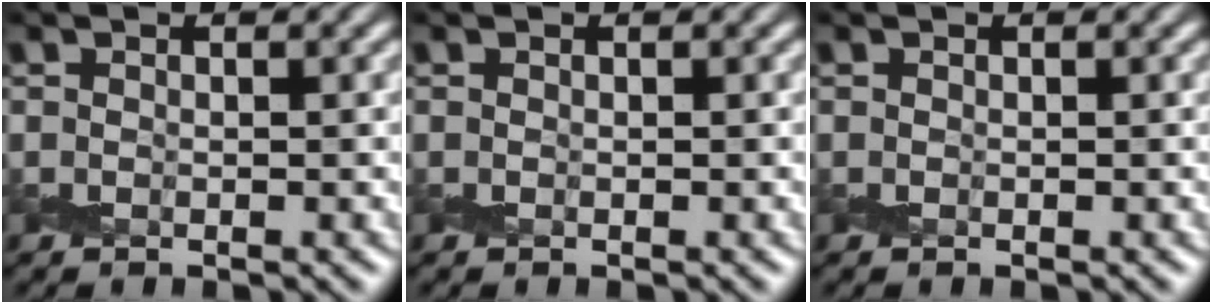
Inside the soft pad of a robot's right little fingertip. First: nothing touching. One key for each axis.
{"total": 0.0}
{"total": 0.0}